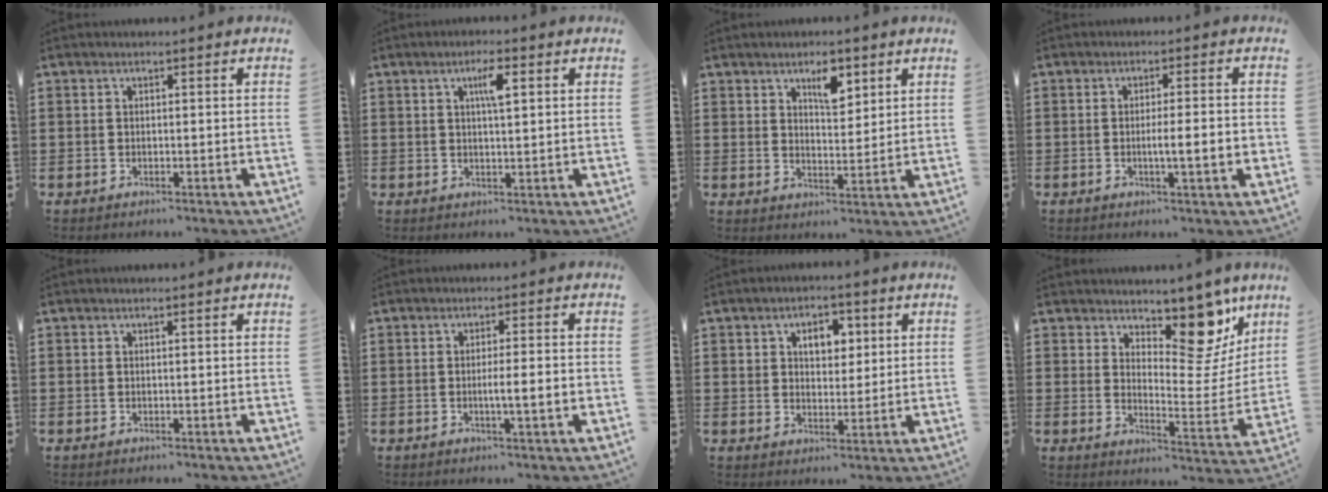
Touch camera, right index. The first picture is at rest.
{"total": 3.7, "force": [1.2, 0.8, 3.3], "torque": [-0.061, 0.007, 0.015]}
{"total": 4.9, "force": [2.9, 2.1, 3.3], "torque": [-0.049, -0.003, 0.046]}
{"total": 4.6, "force": [-0.8, 0.2, 4.6], "torque": [-0.077, -0.007, -0.015]}
{"total": 0.0}
{"total": 3.8, "force": [-0.7, 0.0, 3.7], "torque": [-0.063, -0.005, -0.015]}
{"total": 4.6, "force": [1.8, 3.2, 2.9], "torque": [-0.043, 0.007, 0.022]}
{"total": 11.6, "force": [8.2, 5.2, 6.3], "torque": [-0.087, -0.057, 0.143]}